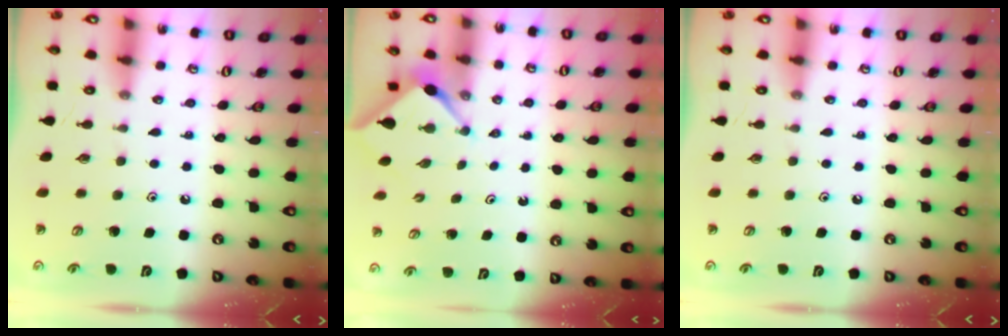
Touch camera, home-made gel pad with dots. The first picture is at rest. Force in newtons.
{"total": 3.0, "press": 3.0, "slide": 0.2}
{"total": 0.0}